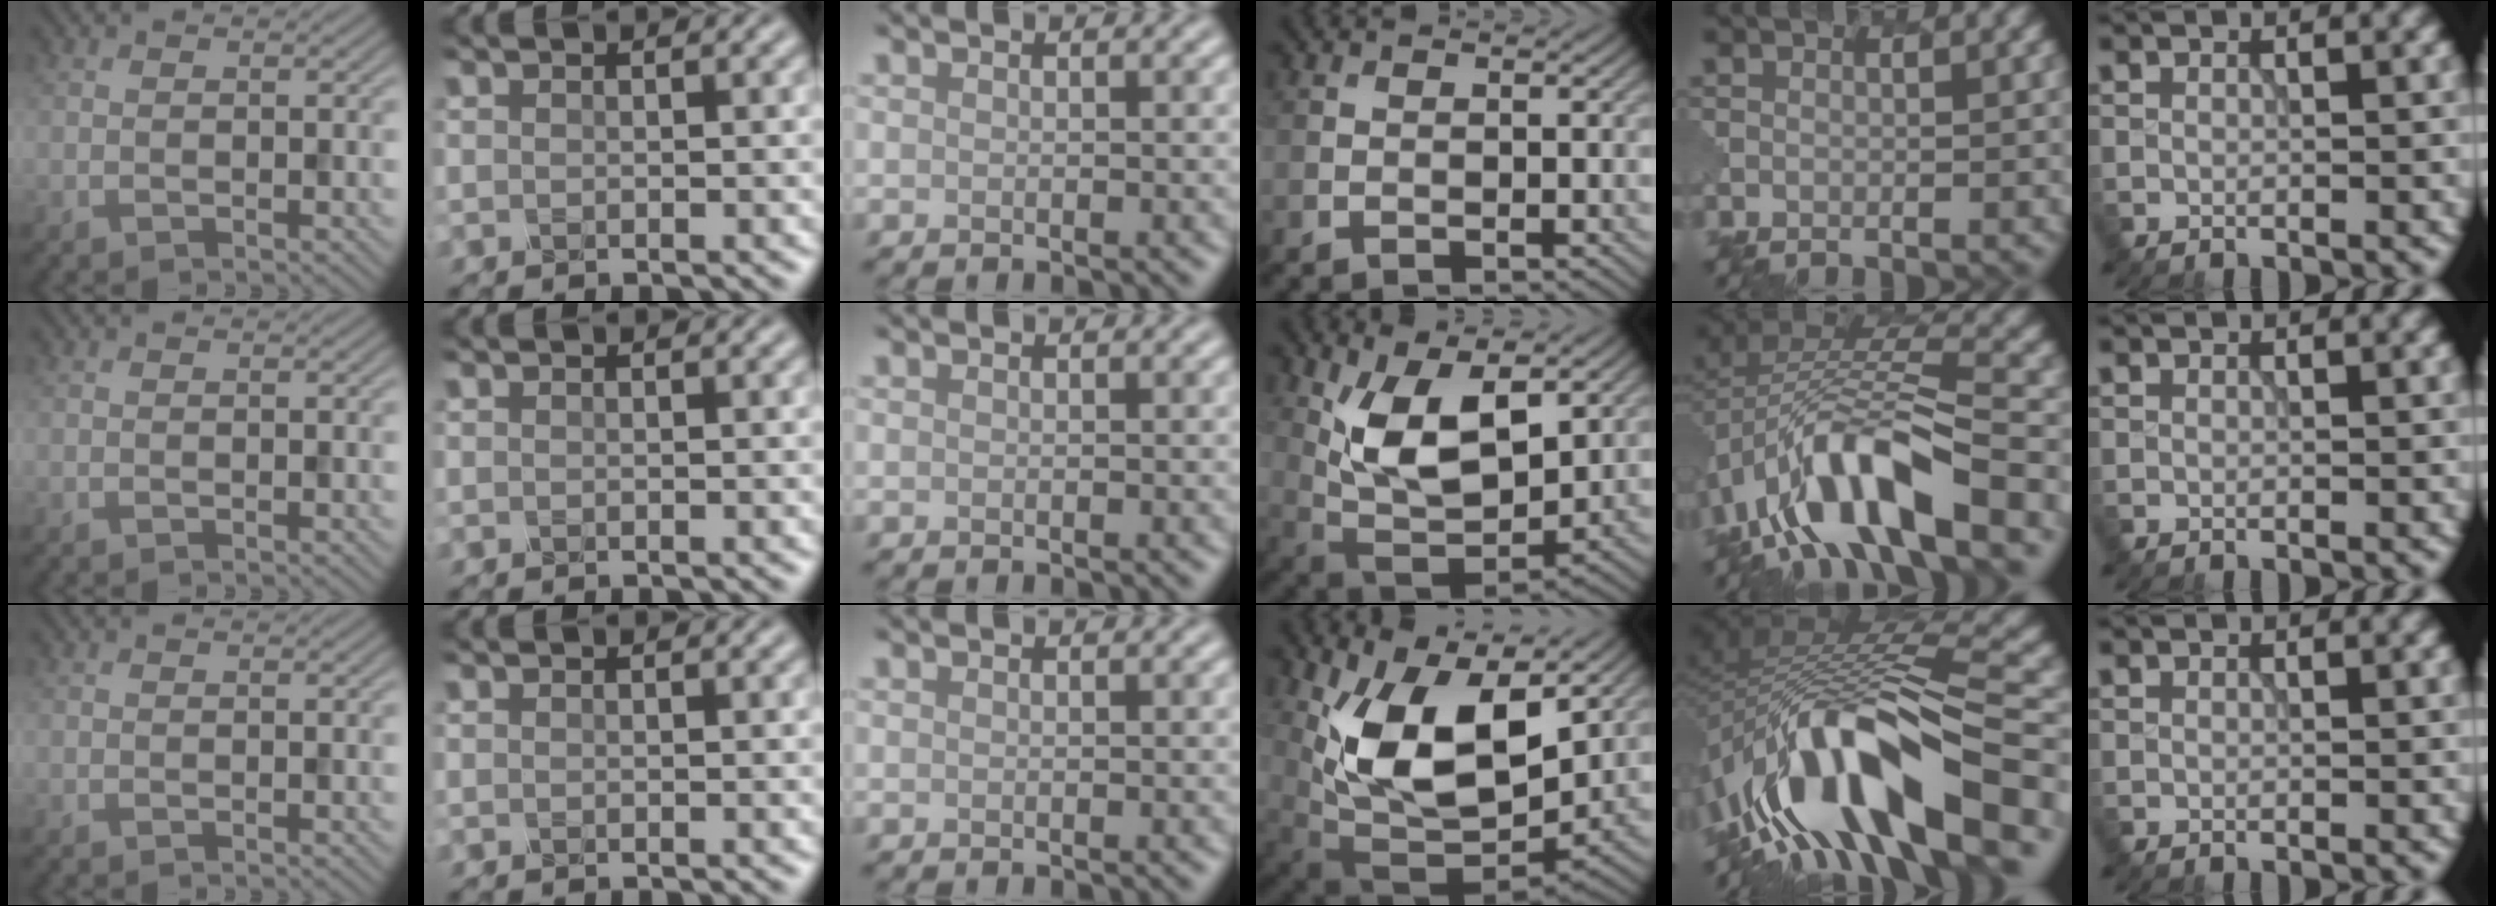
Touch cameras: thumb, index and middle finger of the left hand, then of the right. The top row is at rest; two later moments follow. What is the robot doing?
{"motion": "insert", "object": "pen bag"}